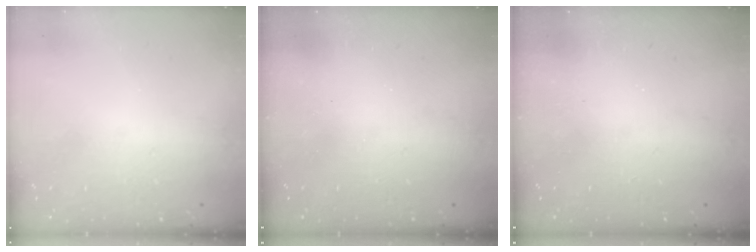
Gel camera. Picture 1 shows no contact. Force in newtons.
{"total": 2.6, "press": 2.5, "slide": 0.9}
{"total": 2.3, "press": 2.2, "slide": 0.8}